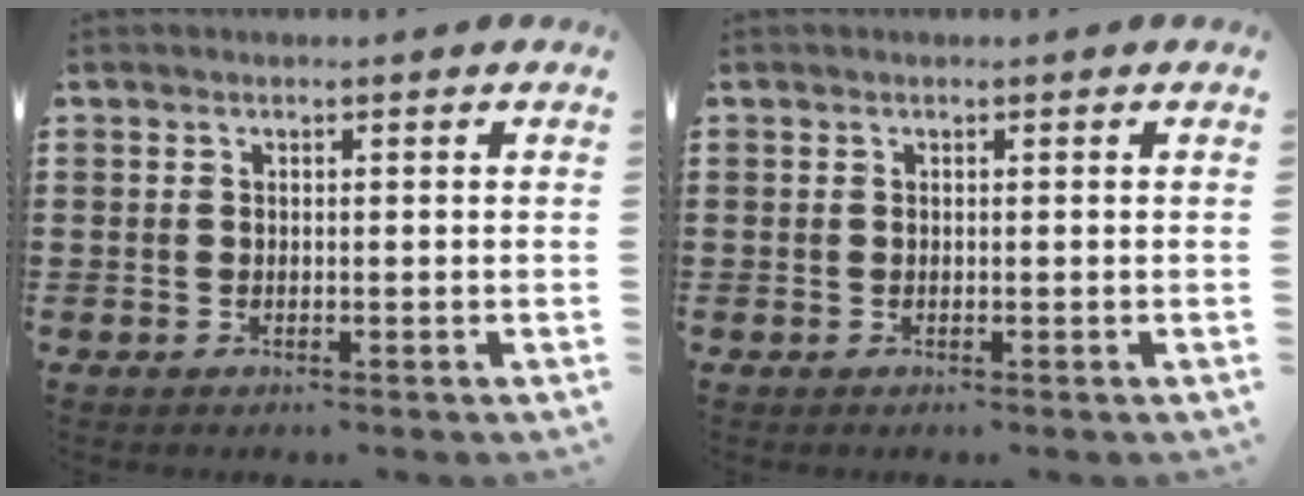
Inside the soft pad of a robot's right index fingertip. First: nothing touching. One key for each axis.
{"total": 0.0}